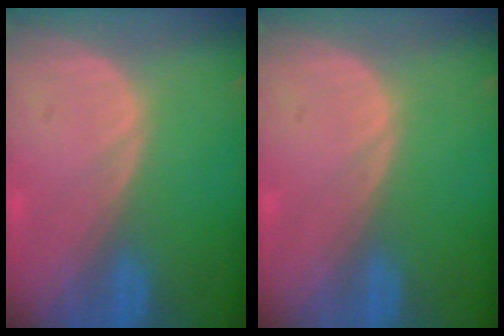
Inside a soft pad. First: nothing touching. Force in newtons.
{"total": 0.0}